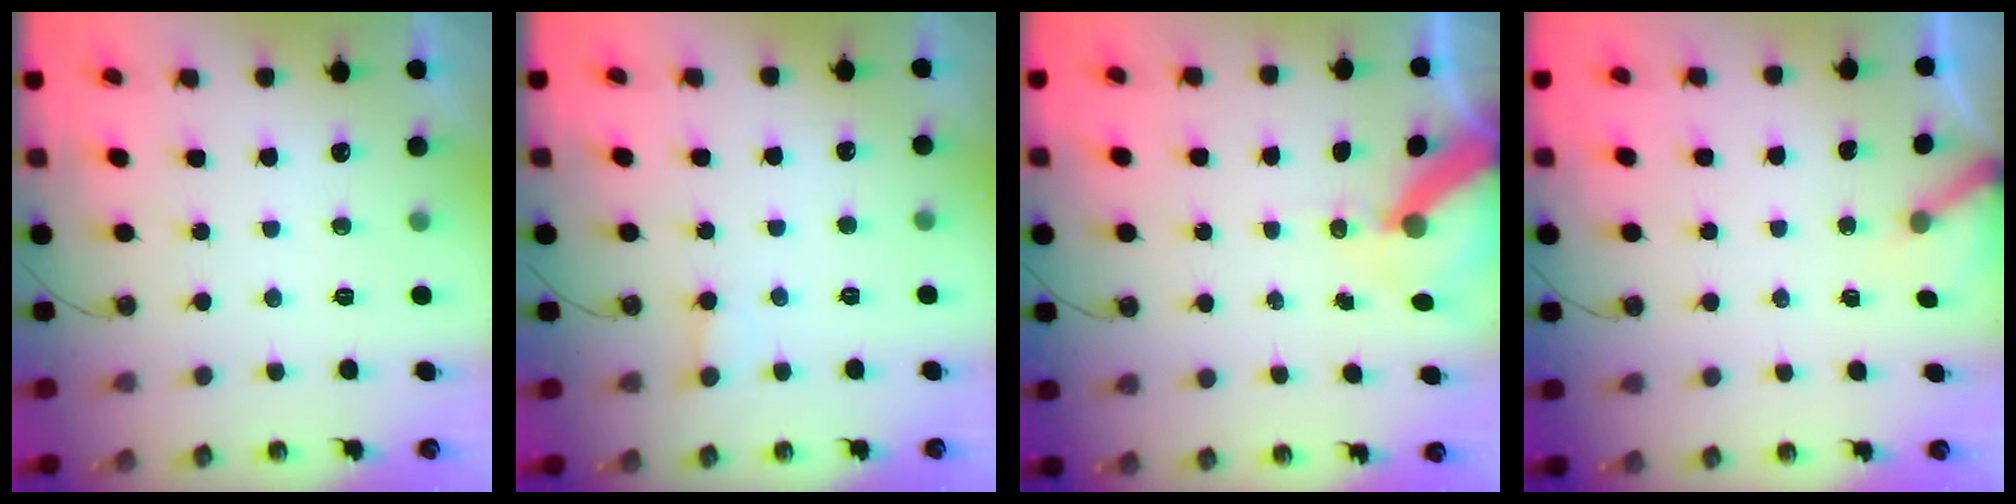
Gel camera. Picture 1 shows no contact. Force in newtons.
{"total": 3.1, "press": 3.1, "slide": 0.1}
{"total": 9.6, "press": 9.6, "slide": 1.1}
{"total": 2.5, "press": 2.5, "slide": 0.3}